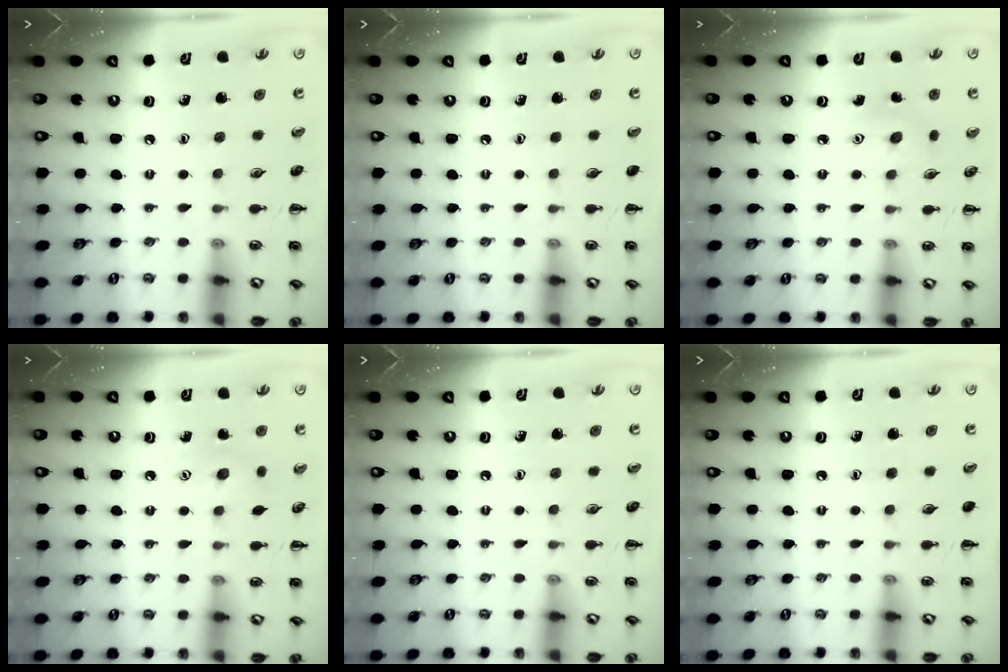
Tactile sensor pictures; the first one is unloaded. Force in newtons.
{"total": 0.0}
{"total": 4.0, "press": 3.8, "slide": 1.1}
{"total": 5.8, "press": 5.7, "slide": 1.3}
{"total": 0.0}
{"total": 0.0}